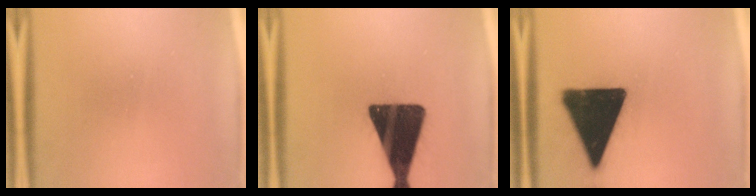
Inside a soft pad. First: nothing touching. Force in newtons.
{"total": 18.9}
{"total": 19.7}